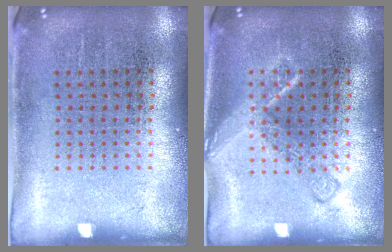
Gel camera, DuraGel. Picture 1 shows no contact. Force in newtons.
{"total": 2.3, "press": 2.3, "slide": 0.4}